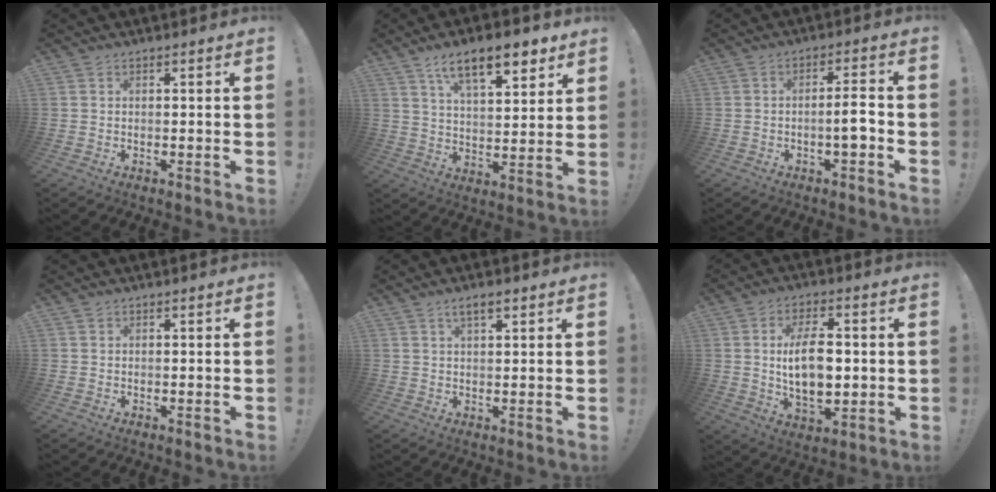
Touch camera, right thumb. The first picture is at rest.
{"total": 14.0, "force": [8.6, 5.0, 9.9], "torque": [-0.153, -0.038, 0.143]}
{"total": 6.1, "force": [-2.0, 1.1, 5.7], "torque": [-0.083, 0.006, -0.035]}
{"total": 0.5, "force": [0.4, 0.4, 0.0], "torque": [0.008, -0.003, 0.005]}
{"total": 4.0, "force": [2.3, 1.4, 3.0], "torque": [-0.049, -0.005, 0.037]}
{"total": 14.0, "force": [0.7, 7.7, 11.7], "torque": [-0.209, -0.006, 0.005]}